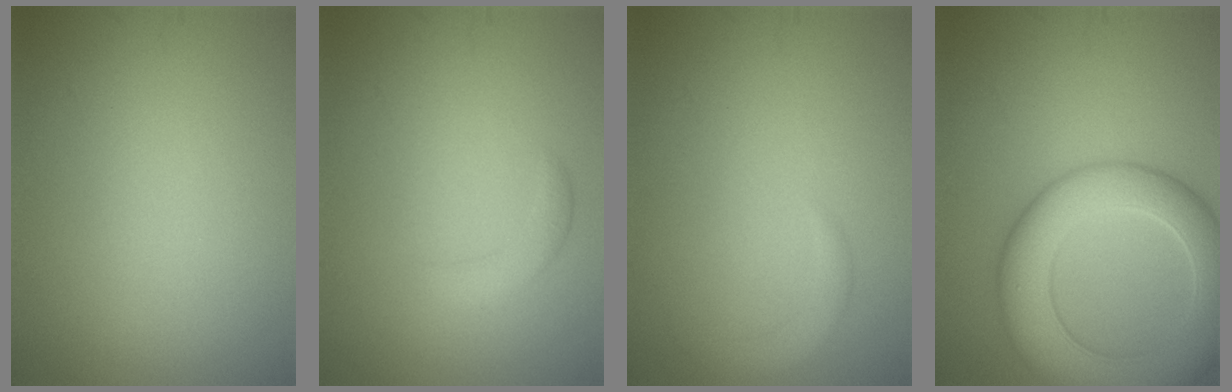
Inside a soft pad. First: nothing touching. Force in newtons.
{"total": 1.6, "press": 1.6, "slide": 0.0}
{"total": 1.5, "press": 1.5, "slide": 0.1}
{"total": 9.4, "press": 9.4, "slide": 0.5}